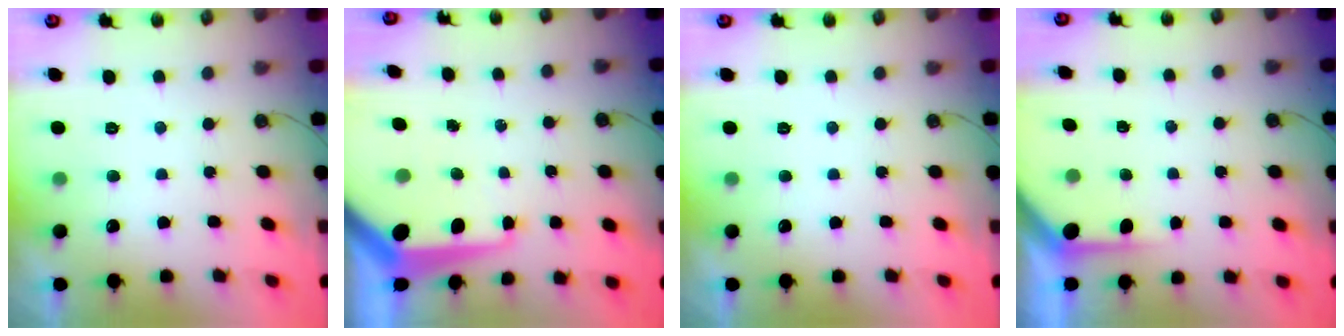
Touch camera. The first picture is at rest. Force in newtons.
{"total": 13.1, "press": 13.1, "slide": 1.2}
{"total": 0.0}
{"total": 3.9, "press": 3.8, "slide": 0.4}